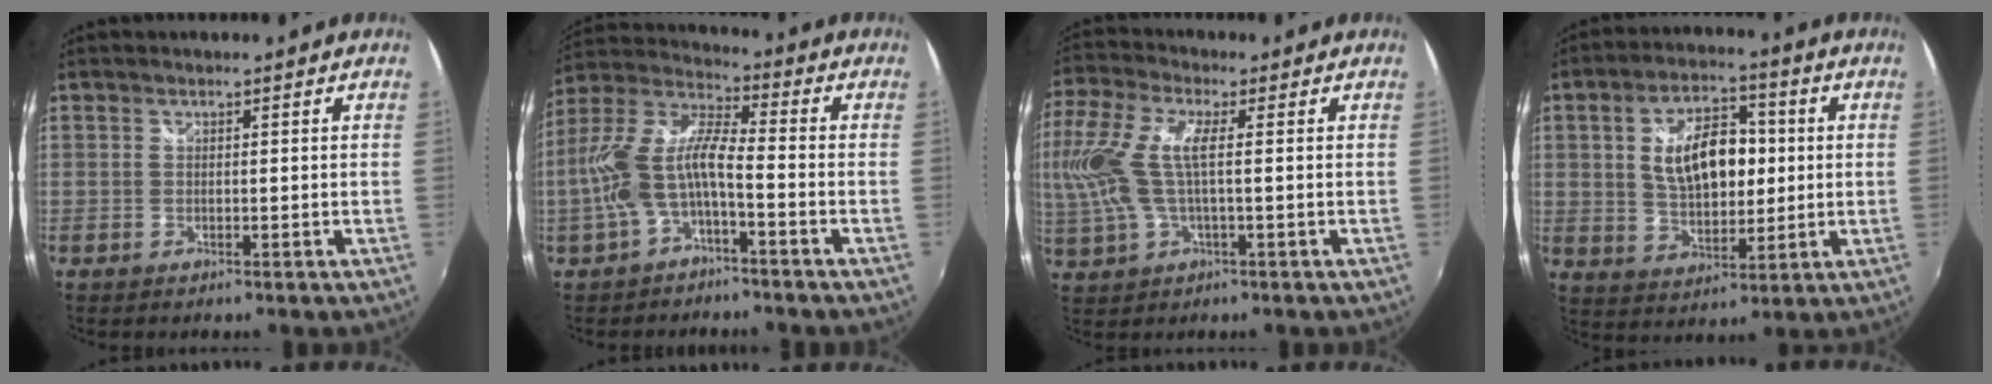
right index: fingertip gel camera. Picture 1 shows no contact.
{"total": 11.1, "force": [-3.4, 3.2, 10.1], "torque": [-0.223, 0.011, -0.063]}
{"total": 13.5, "force": [0.7, 4.8, 12.6], "torque": [-0.257, 0.002, 0.016]}
{"total": 12.7, "force": [1.6, 7.0, 10.5], "torque": [-0.185, 0.015, 0.034]}